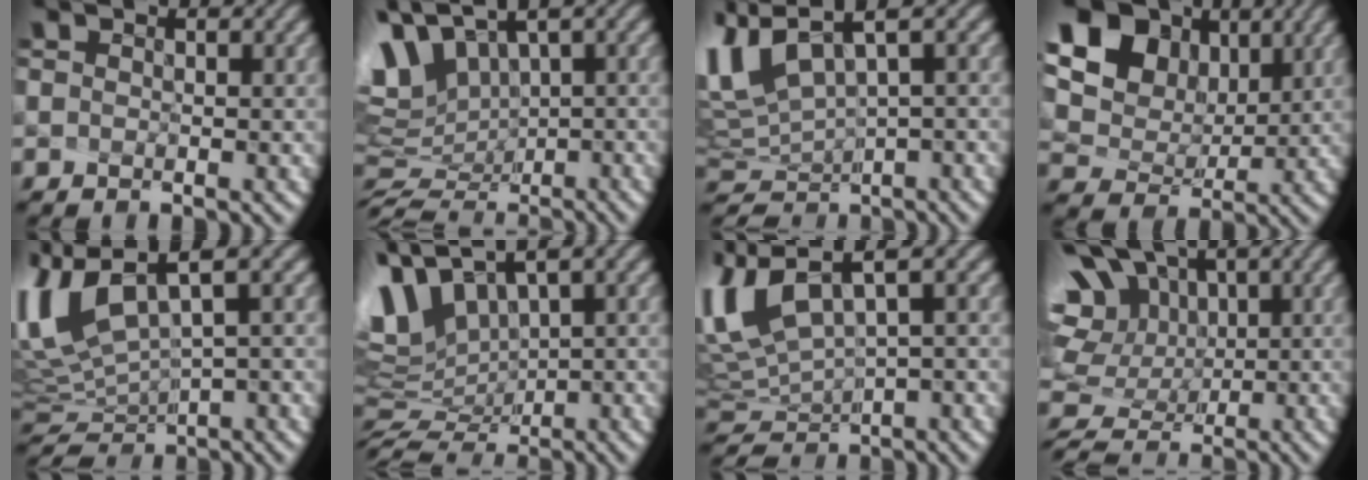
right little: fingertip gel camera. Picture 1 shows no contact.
{"total": 5.2, "force": [0.6, 3.5, 3.8], "torque": [-0.117, -0.005, 0.057]}
{"total": 5.1, "force": [2.1, 1.4, 4.4], "torque": [-0.135, -0.022, 0.071]}
{"total": 13.7, "force": [6.6, 10.2, 6.3], "torque": [-0.171, 0.010, 0.158]}
{"total": 5.6, "force": [1.3, 1.5, 5.3], "torque": [-0.151, -0.014, 0.050]}
{"total": 4.7, "force": [1.5, 2.5, 3.7], "torque": [-0.123, -0.012, 0.049]}
{"total": 5.7, "force": [1.6, 1.5, 5.3], "torque": [-0.152, -0.016, 0.057]}
{"total": 8.3, "force": [0.4, 6.7, 4.9], "torque": [-0.152, 0.011, 0.011]}